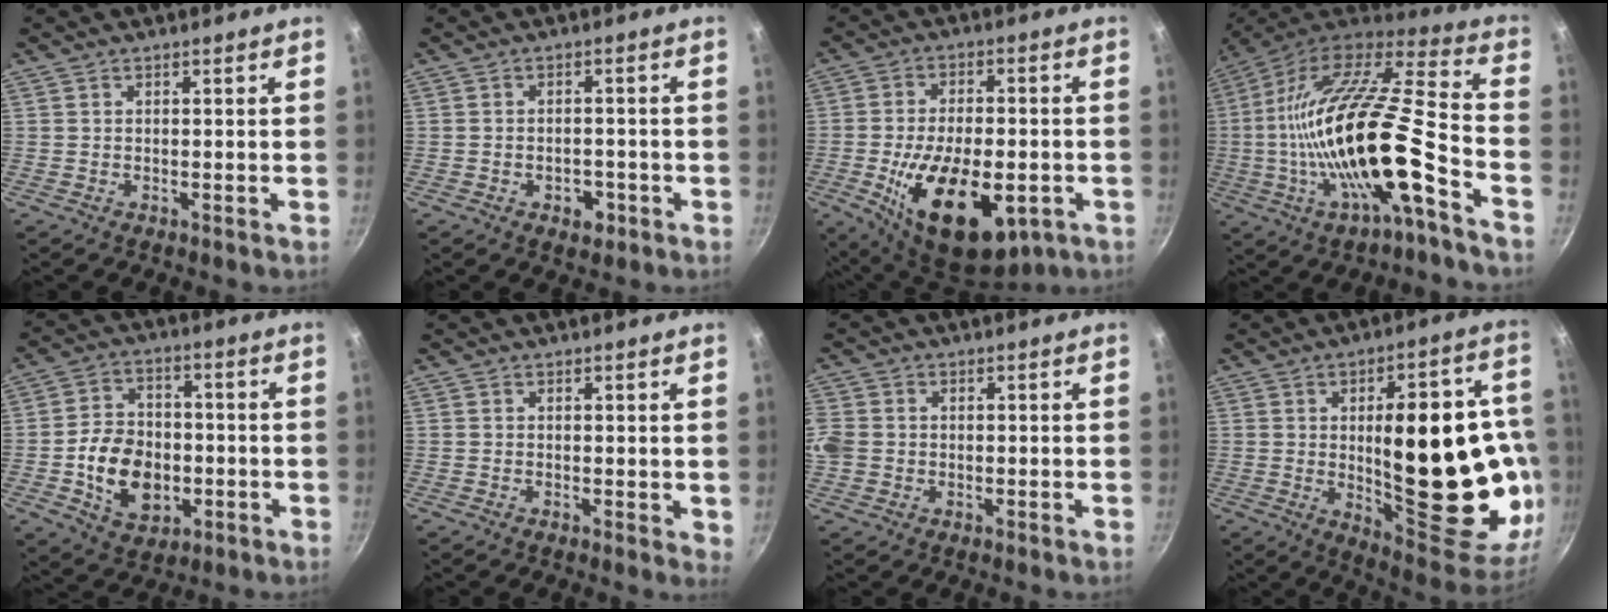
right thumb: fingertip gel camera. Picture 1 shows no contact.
{"total": 3.9, "force": [-1.8, 2.6, 2.3], "torque": [-0.020, 0.011, -0.020]}
{"total": 20.4, "force": [-6.1, 10.3, 16.5], "torque": [-0.258, 0.007, -0.084]}
{"total": 25.6, "force": [-7.6, 6.9, 23.5], "torque": [-0.399, 0.030, -0.140]}
{"total": 13.2, "force": [-2.9, 9.7, 8.5], "torque": [-0.117, 0.020, -0.045]}
{"total": 1.9, "force": [0.5, 0.8, 1.6], "torque": [-0.017, -0.004, 0.006]}
{"total": 6.1, "force": [-0.2, 5.3, 3.0], "torque": [-0.064, 0.006, -0.012]}
{"total": 30.6, "force": [-1.1, 12.8, 27.8], "torque": [-0.335, 0.004, 0.011]}